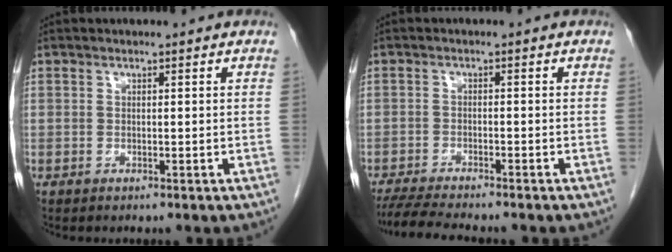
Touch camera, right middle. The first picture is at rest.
{"total": 7.1, "force": [-6.4, 0.1, 3.1], "torque": [-0.052, -0.019, -0.105]}